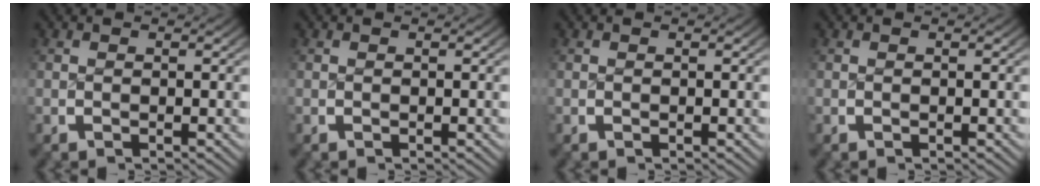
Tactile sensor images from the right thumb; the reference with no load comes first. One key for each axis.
{"total": 0.0}
{"total": 0.0}
{"total": 0.0}